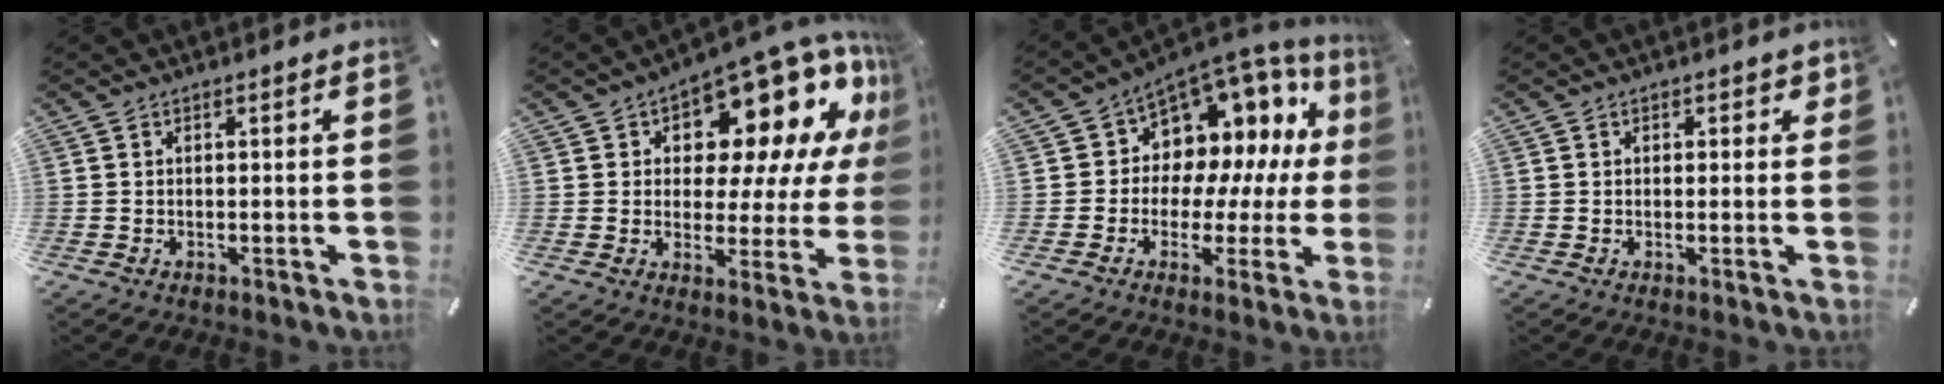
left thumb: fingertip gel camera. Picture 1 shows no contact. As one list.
[{"total": 16.5, "force": [10.5, 8.6, 9.4], "torque": [-0.126, -0.095, 0.175]}, {"total": 9.2, "force": [4.0, 7.8, 2.8], "torque": [-0.051, -0.059, 0.077]}, {"total": 1.1, "force": [0.3, 0.9, 0.5], "torque": [0.006, 0.000, -0.001]}]